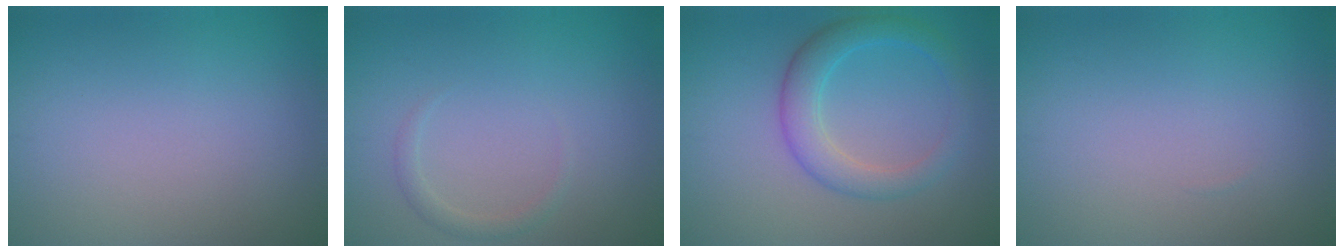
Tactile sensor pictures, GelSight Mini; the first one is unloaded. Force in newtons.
{"total": 1.1, "press": 1.1, "slide": 0.1}
{"total": 3.9, "press": 3.9, "slide": 0.3}
{"total": 0.0}